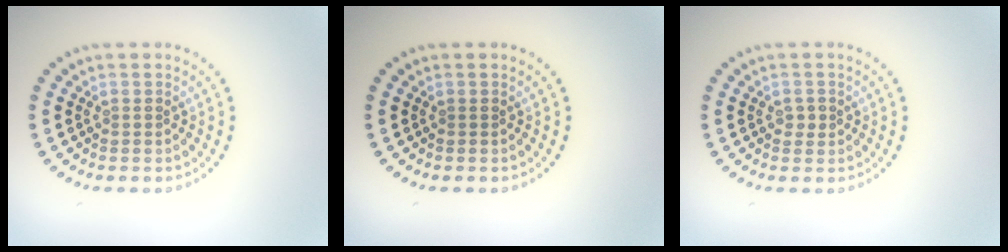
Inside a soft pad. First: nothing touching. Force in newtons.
{"total": 0.0}
{"total": 1.0, "press": 1.0, "slide": 0.2}